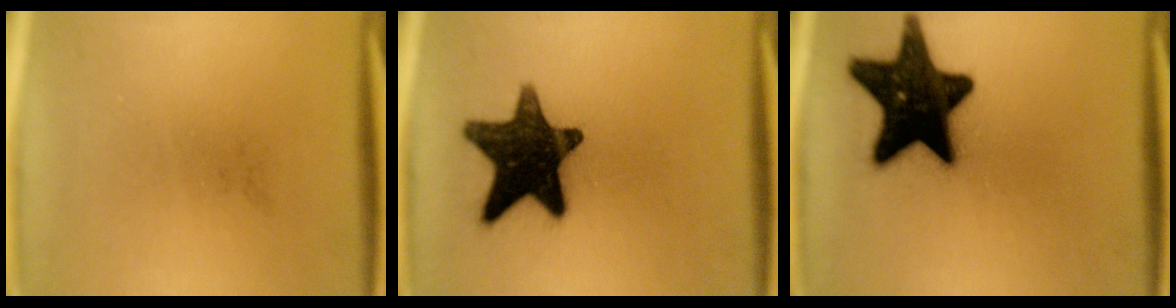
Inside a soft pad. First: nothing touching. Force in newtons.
{"total": 15.9}
{"total": 19.4}